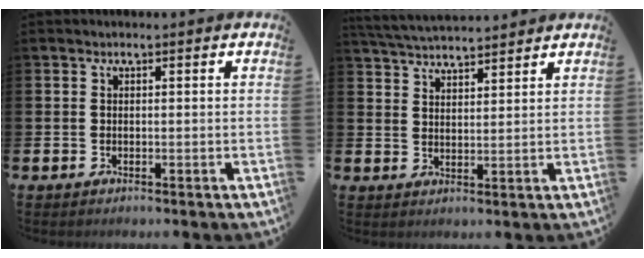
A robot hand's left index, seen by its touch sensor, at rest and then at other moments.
{"total": 4.4, "force": [4.3, 0.4, 0.3], "torque": [-0.023, -0.021, 0.079]}